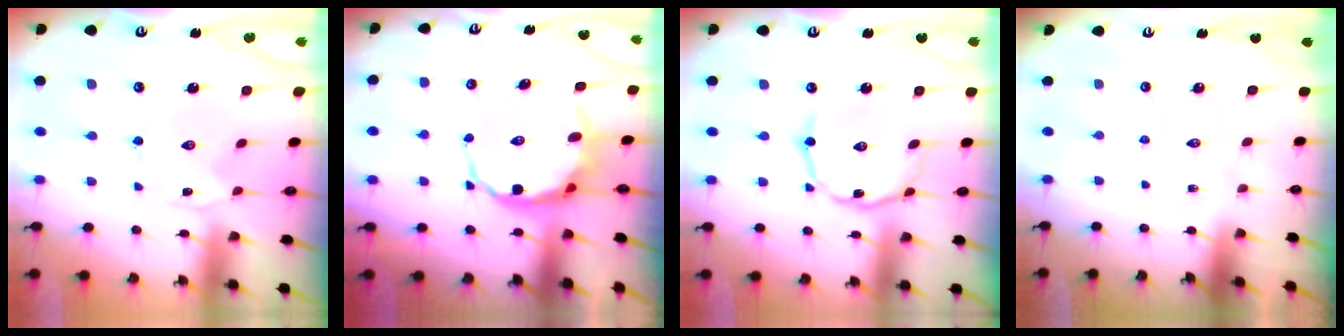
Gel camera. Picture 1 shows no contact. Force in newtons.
{"total": 7.7, "press": 7.4, "slide": 2.0}
{"total": 8.0, "press": 8.0, "slide": 0.5}
{"total": 0.0}